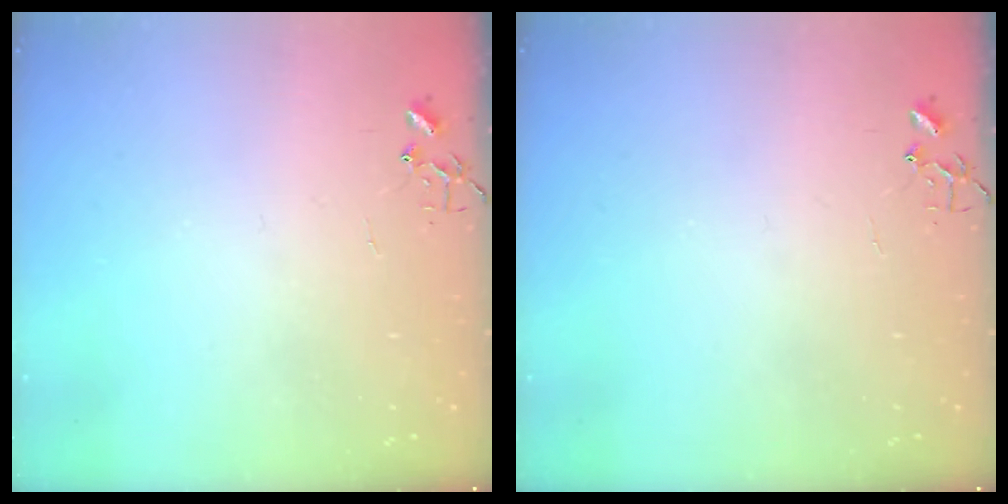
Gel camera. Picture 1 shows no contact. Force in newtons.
{"total": 0.0}